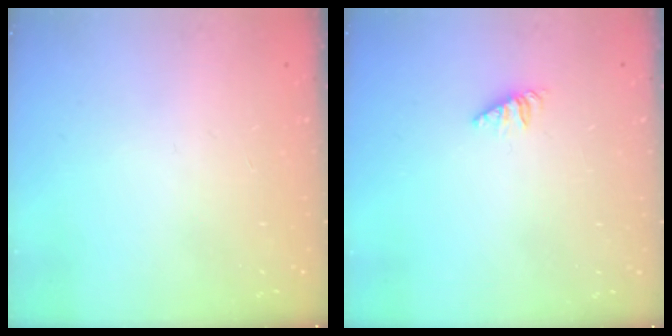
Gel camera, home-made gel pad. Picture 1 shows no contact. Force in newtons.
{"total": 1.2, "press": 1.2, "slide": 0.3}